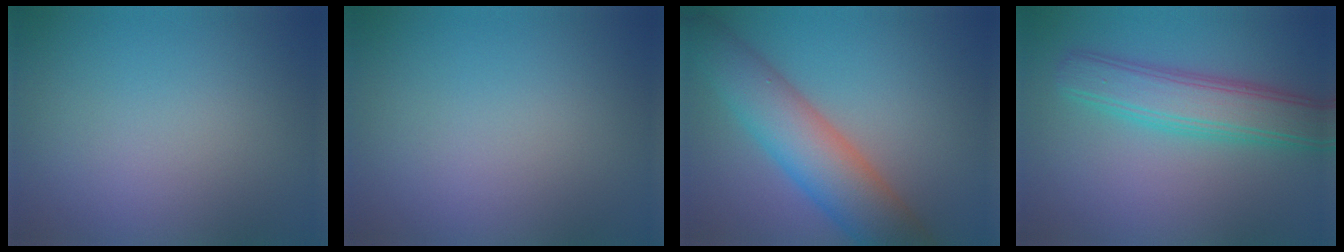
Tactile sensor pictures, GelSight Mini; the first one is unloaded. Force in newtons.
{"total": 0.0}
{"total": 7.6, "press": 7.6, "slide": 0.3}
{"total": 5.5, "press": 5.5, "slide": 0.2}